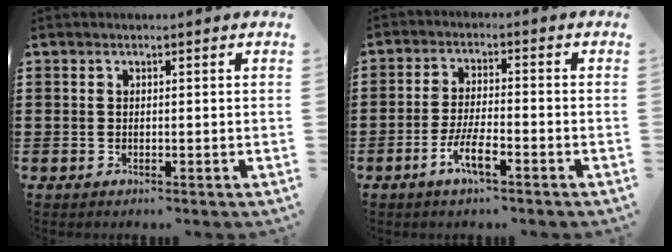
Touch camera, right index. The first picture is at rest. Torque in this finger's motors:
{"motor_torque": [0.51, -0.43, 0.28, 0.15]}